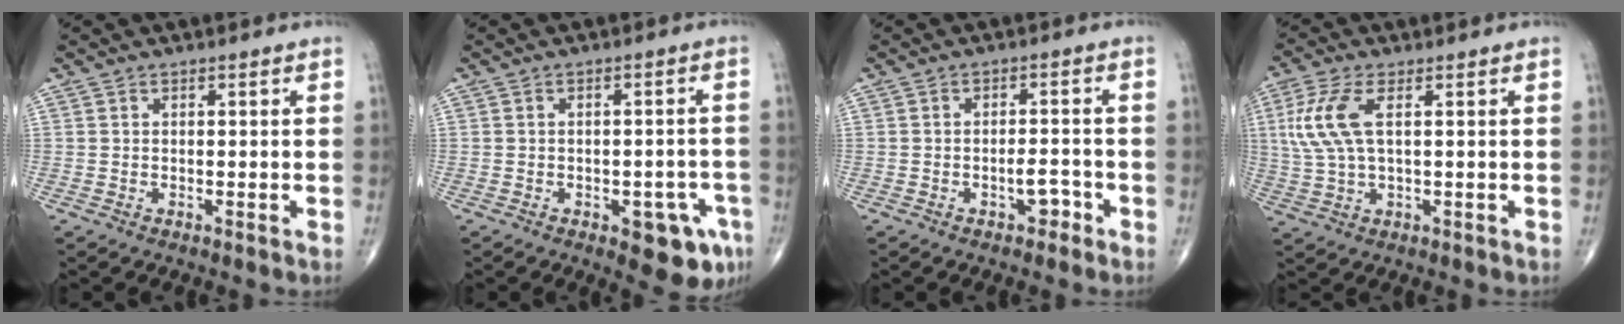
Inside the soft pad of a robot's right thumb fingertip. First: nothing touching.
{"total": 8.7, "force": [-4.0, 3.8, 6.8], "torque": [-0.056, 0.015, -0.044]}
{"total": 3.2, "force": [-1.7, 1.6, 2.1], "torque": [-0.021, 0.018, -0.024]}
{"total": 8.7, "force": [2.1, 3.5, 7.7], "torque": [-0.198, 0.007, 0.044]}